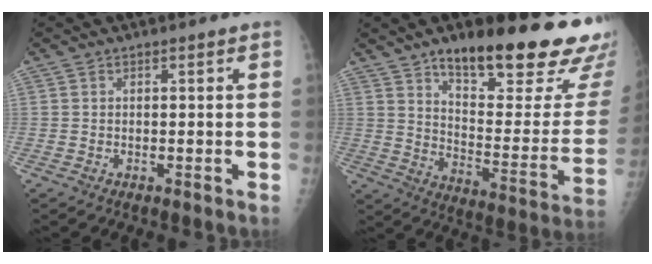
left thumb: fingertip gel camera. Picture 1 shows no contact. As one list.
[{"total": 27.9, "force": [17.9, 8.5, 19.5], "torque": [-0.231, -0.081, 0.262]}]